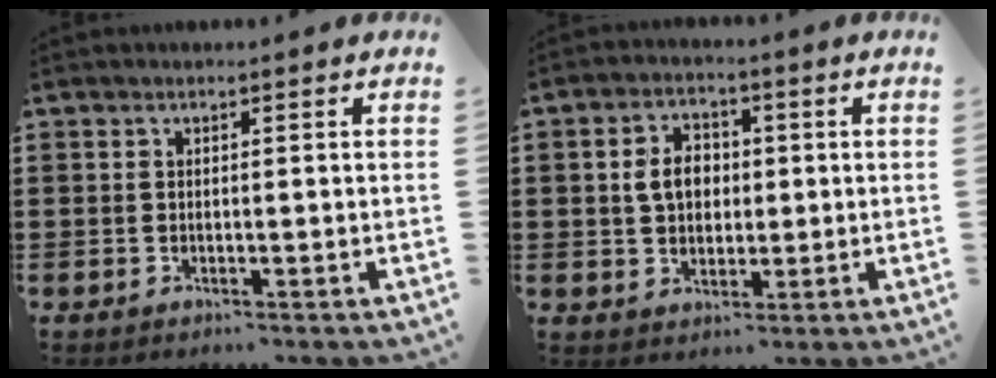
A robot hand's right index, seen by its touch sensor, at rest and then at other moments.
{"total": 5.1, "force": [0.5, 3.9, 3.3], "torque": [-0.068, 0.013, 0.003]}